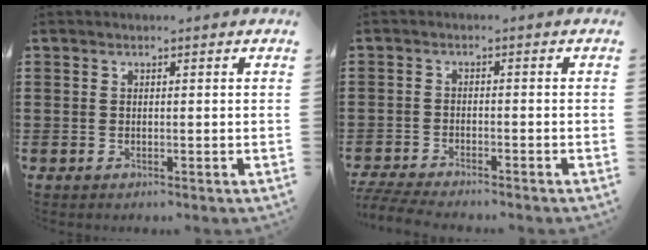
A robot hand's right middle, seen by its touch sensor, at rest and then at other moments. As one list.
[{"total": 3.6, "force": [-3.5, 0.1, 0.9], "torque": [-0.029, -0.008, -0.075]}]